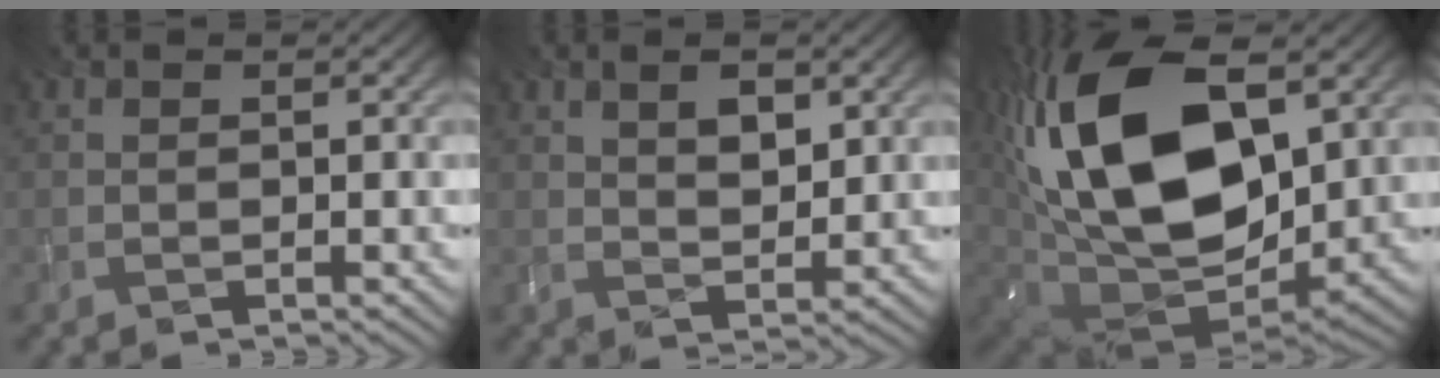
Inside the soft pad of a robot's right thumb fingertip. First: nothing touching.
{"total": 4.4, "force": [2.0, 2.2, 3.2], "torque": [-0.060, -0.003, 0.038]}
{"total": 21.0, "force": [6.0, 12.3, 15.9], "torque": [-0.348, 0.013, 0.113]}